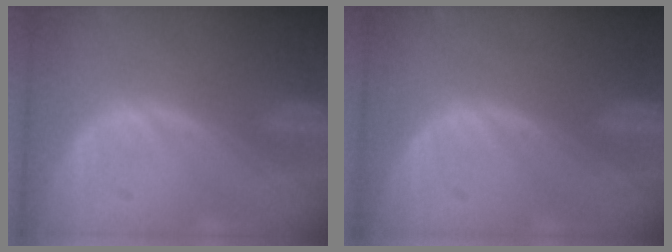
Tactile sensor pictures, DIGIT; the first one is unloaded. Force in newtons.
{"total": 0.0}